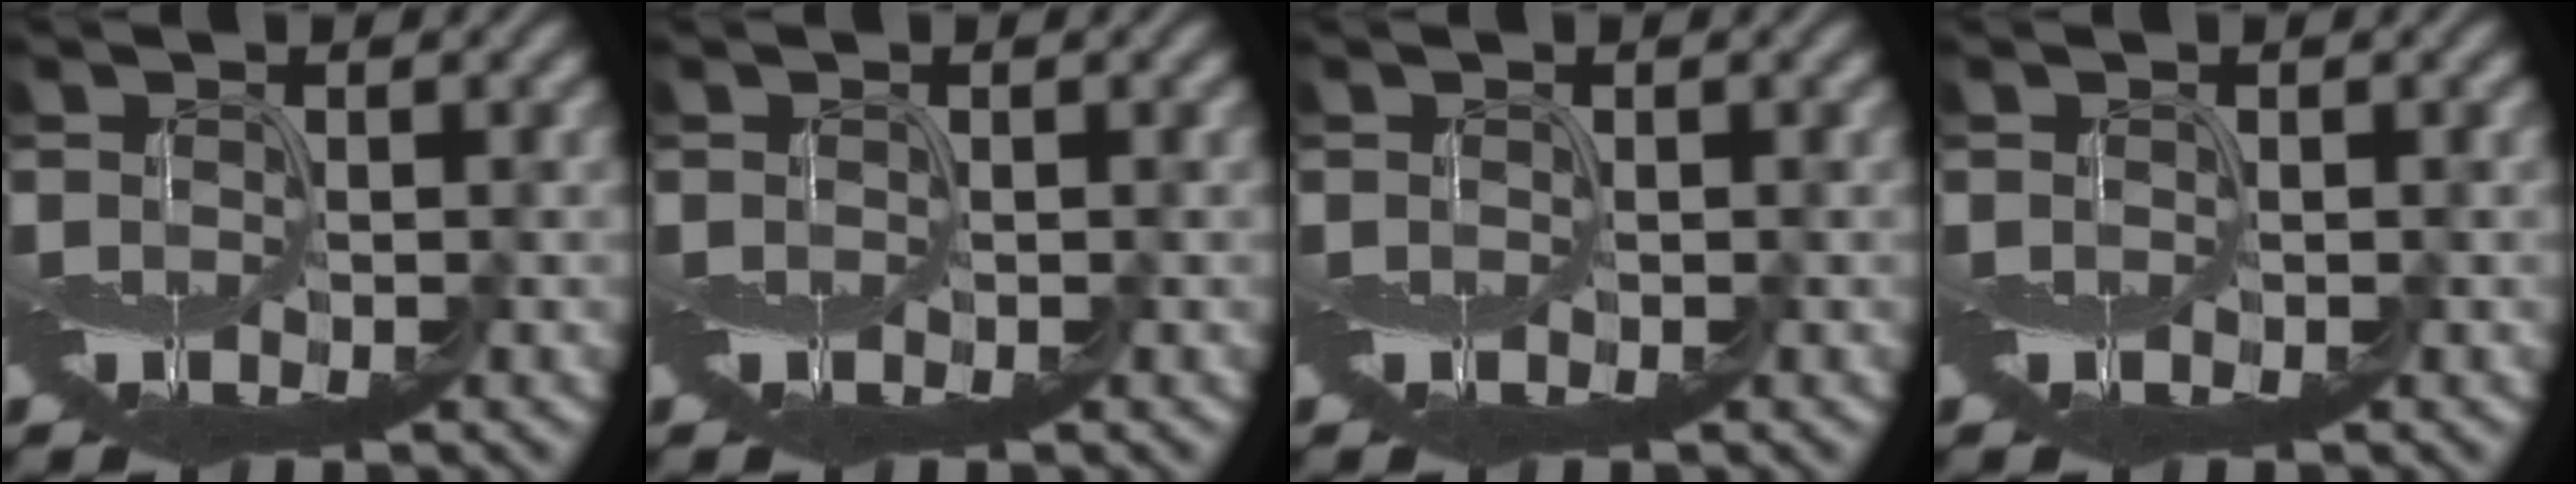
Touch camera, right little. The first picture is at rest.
{"total": 0.0}
{"total": 0.0}
{"total": 0.0}